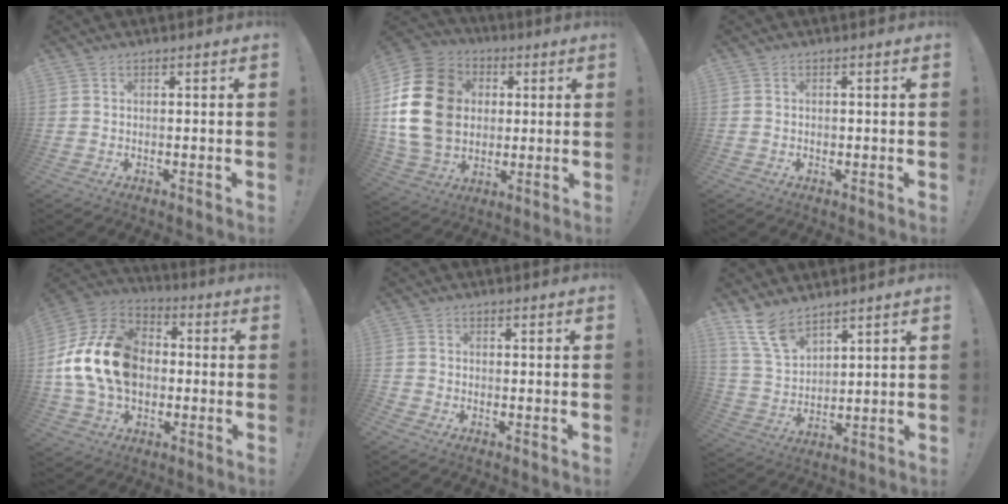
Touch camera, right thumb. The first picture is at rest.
{"total": 22.8, "force": [2.6, 17.7, 14.2], "torque": [-0.255, 0.011, 0.056]}
{"total": 0.7, "force": [-0.2, 0.6, 0.3], "torque": [0.004, -0.001, -0.006]}
{"total": 20.6, "force": [0.1, 15.1, 14.0], "torque": [-0.253, 0.026, 0.013]}
{"total": 0.8, "force": [-0.7, 0.2, 0.4], "torque": [-0.005, 0.001, -0.012]}
{"total": 10.4, "force": [8.1, 4.7, 4.5], "torque": [-0.093, -0.049, 0.160]}